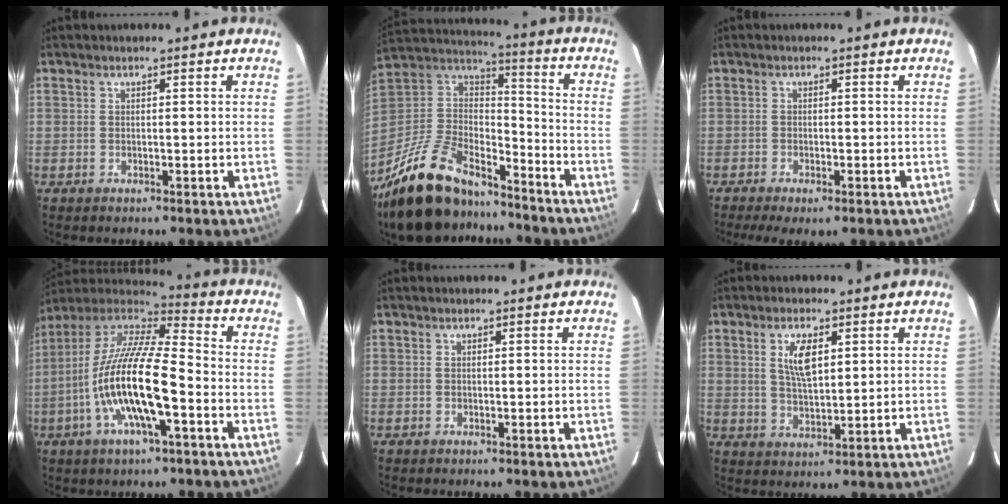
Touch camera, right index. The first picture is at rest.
{"total": 26.1, "force": [-19.4, 10.8, 13.8], "torque": [-0.288, -0.003, -0.318]}
{"total": 5.2, "force": [-3.6, 1.2, 3.5], "torque": [-0.082, -0.021, -0.058]}
{"total": 18.9, "force": [-6.0, 4.5, 17.3], "torque": [-0.325, -0.021, -0.122]}
{"total": 0.0}
{"total": 6.0, "force": [2.2, 2.5, 5.1], "torque": [-0.091, 0.002, 0.045]}